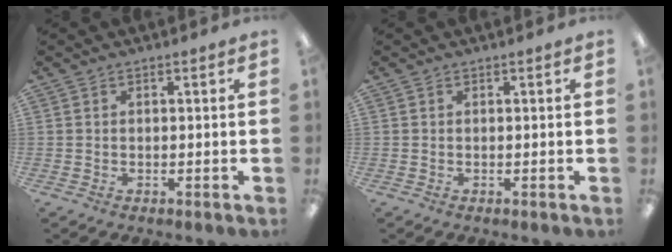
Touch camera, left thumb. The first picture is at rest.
{"total": 0.0}